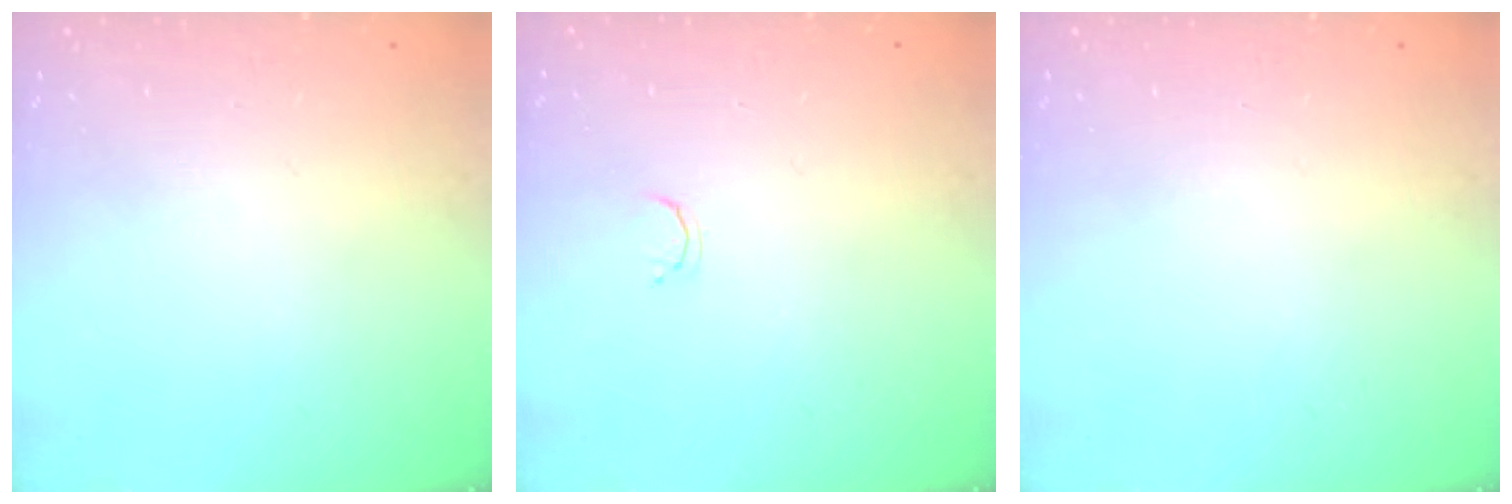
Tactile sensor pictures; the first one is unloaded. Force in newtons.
{"total": 2.1, "press": 2.1, "slide": 0.4}
{"total": 0.0}